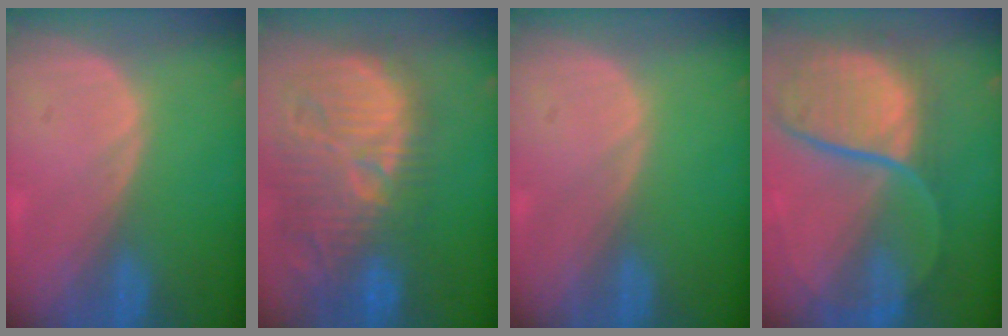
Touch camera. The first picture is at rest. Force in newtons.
{"total": 14.3, "press": 12.9, "slide": 6.2}
{"total": 0.0}
{"total": 12.0, "press": 9.9, "slide": 6.7}